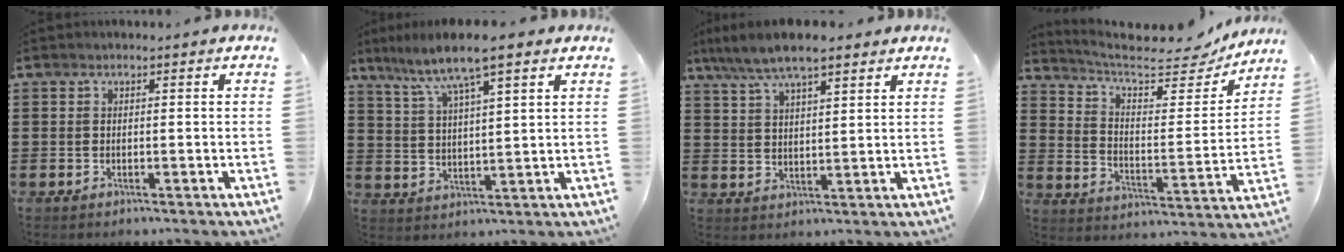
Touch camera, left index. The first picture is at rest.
{"total": 7.2, "force": [5.3, 0.5, 4.8], "torque": [-0.111, -0.018, 0.088]}
{"total": 6.9, "force": [5.6, 1.6, 3.8], "torque": [-0.089, -0.006, 0.100]}
{"total": 7.5, "force": [6.5, 1.3, 3.4], "torque": [-0.081, -0.051, 0.105]}